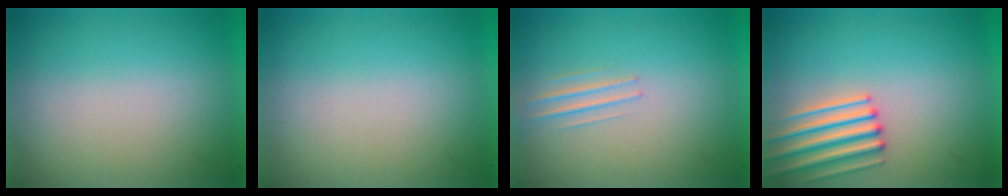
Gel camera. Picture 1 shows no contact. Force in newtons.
{"total": 0.0}
{"total": 1.3}
{"total": 3.1}